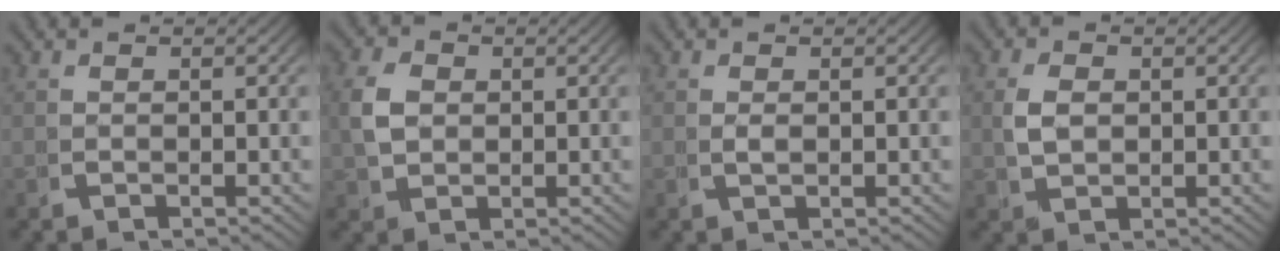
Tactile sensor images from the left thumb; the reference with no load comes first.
{"total": 3.6, "force": [0.6, 2.8, 2.3], "torque": [-0.059, -0.009, 0.022]}
{"total": 0.7, "force": [0.3, 0.3, 0.6], "torque": [-0.020, -0.007, 0.012]}
{"total": 2.8, "force": [0.5, 2.0, 1.9], "torque": [-0.048, -0.012, 0.021]}